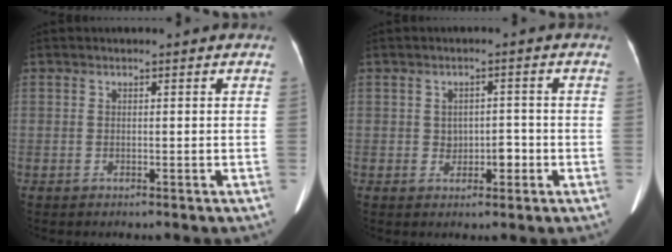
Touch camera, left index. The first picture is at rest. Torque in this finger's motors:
{"motor_torque": [-0.06, 0.01, 0.02, 0.00]}